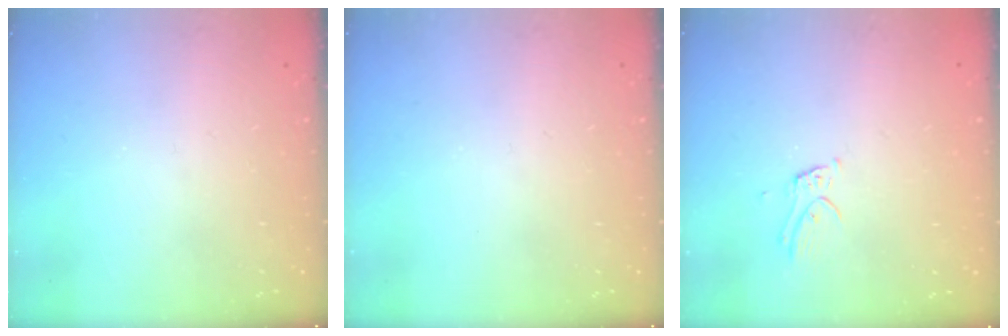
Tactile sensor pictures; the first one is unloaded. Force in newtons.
{"total": 0.0}
{"total": 3.9, "press": 3.9, "slide": 0.4}